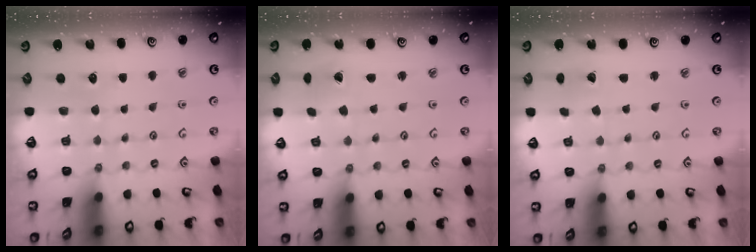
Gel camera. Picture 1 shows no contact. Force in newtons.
{"total": 1.2, "press": 1.2, "slide": 0.4}
{"total": 0.5, "press": 0.5, "slide": 0.0}